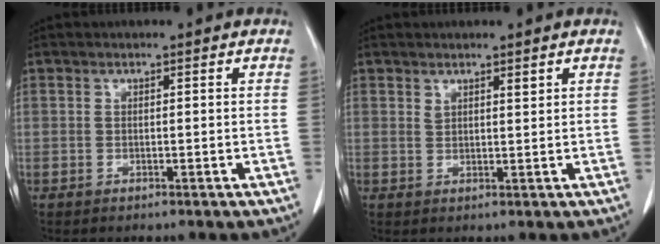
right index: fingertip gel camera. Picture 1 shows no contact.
{"total": 1.5, "force": [1.2, 0.4, 0.9], "torque": [-0.015, -0.002, 0.023]}